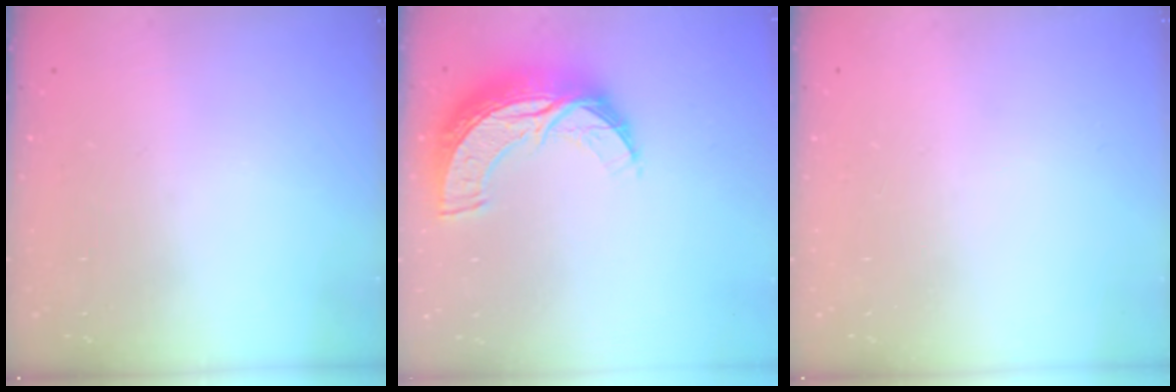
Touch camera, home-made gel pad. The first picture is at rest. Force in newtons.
{"total": 13.7, "press": 13.6, "slide": 0.8}
{"total": 0.0}